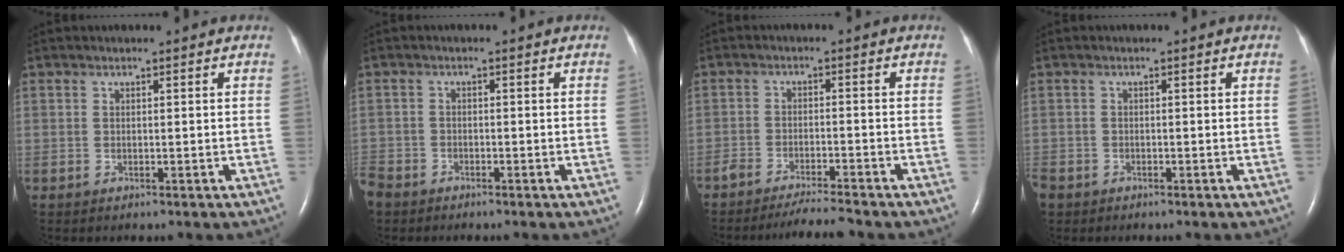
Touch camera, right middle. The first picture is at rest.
{"total": 4.4, "force": [-3.6, 2.4, 0.9], "torque": [-0.021, -0.004, -0.074]}
{"total": 5.7, "force": [-5.3, -0.1, 2.1], "torque": [-0.033, -0.016, -0.089]}
{"total": 3.0, "force": [-2.1, 1.9, 0.9], "torque": [-0.022, -0.003, -0.042]}